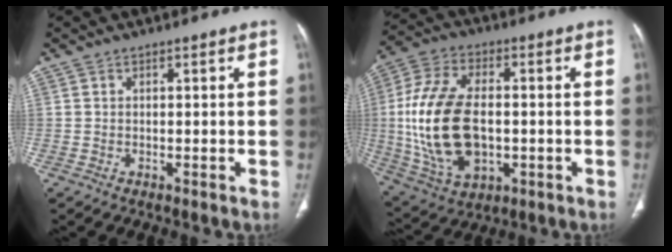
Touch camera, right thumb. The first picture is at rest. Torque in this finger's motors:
{"motor_torque": [-0.16, 1.30, 2.33, 0.13, 0.64]}